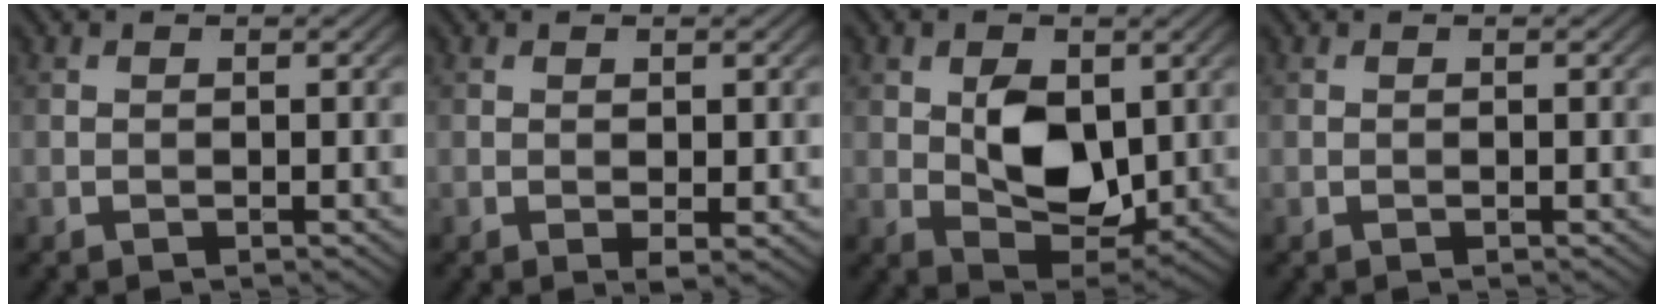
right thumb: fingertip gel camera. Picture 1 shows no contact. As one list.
[{"total": 1.2, "force": [0.0, 0.5, 1.1], "torque": [-0.017, -0.005, 0.000]}, {"total": 7.8, "force": [1.0, 5.1, 5.8], "torque": [-0.105, -0.009, 0.022]}, {"total": 0.0}]